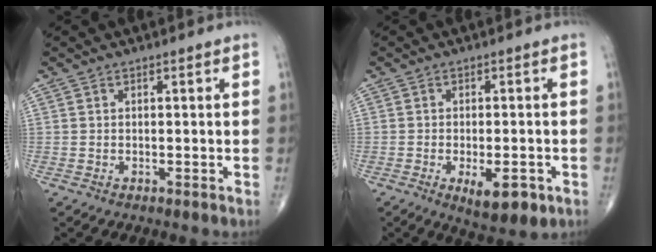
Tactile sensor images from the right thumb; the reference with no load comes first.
{"total": 7.6, "force": [-3.0, 3.0, 6.3], "torque": [-0.085, 0.000, -0.035]}